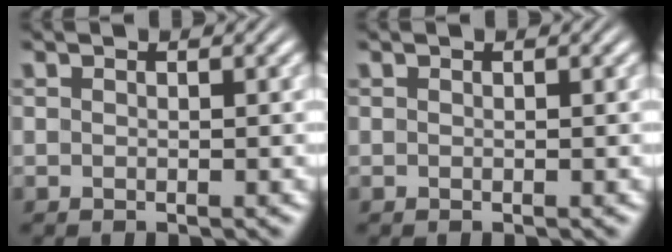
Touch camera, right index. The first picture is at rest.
{"total": 0.0}